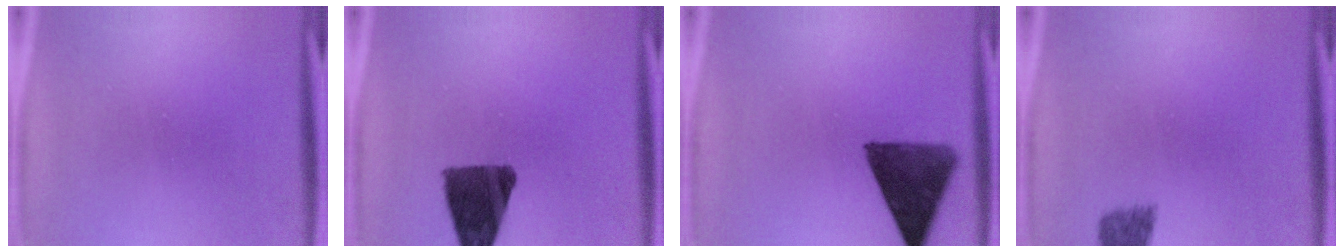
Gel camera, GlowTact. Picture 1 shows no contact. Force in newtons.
{"total": 10.8}
{"total": 11.3}
{"total": 2.3}